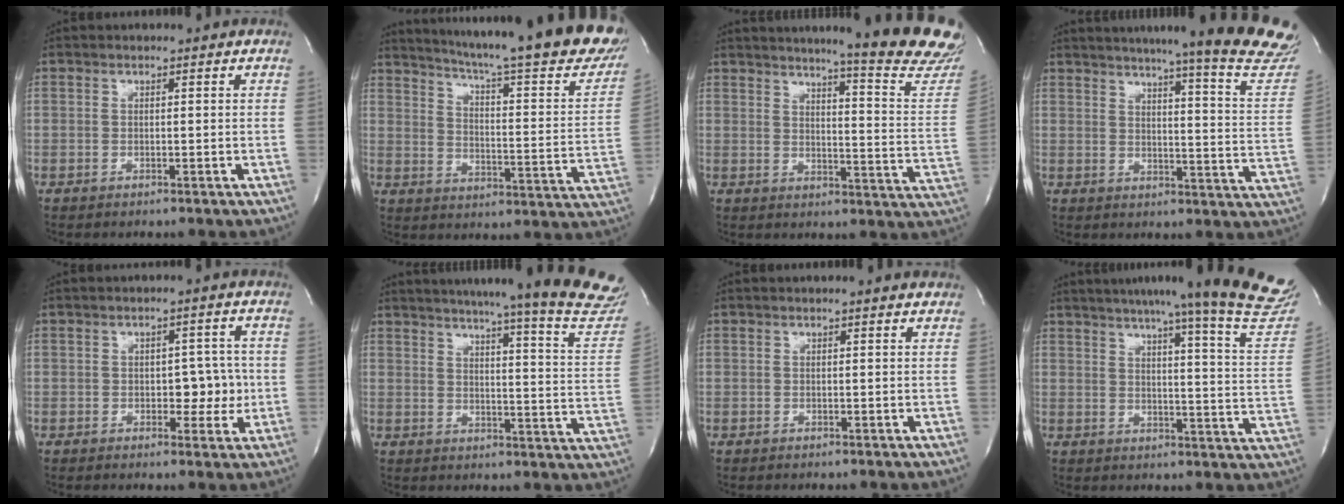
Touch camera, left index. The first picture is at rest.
{"total": 30.3, "force": [25.2, 3.0, 16.6], "torque": [-0.236, -0.077, 0.311]}
{"total": 21.5, "force": [19.2, 0.0, 9.7], "torque": [-0.128, -0.116, 0.215]}
{"total": 24.5, "force": [21.6, -0.6, 11.5], "torque": [-0.163, -0.100, 0.249]}
{"total": 4.5, "force": [-0.7, 2.7, 3.5], "torque": [-0.035, 0.008, -0.008]}
{"total": 27.5, "force": [24.3, -0.1, 12.9], "torque": [-0.186, -0.097, 0.284]}
{"total": 1.4, "force": [1.3, -0.1, 0.4], "torque": [-0.014, 0.001, 0.007]}
{"total": 24.4, "force": [21.5, -0.9, 11.5], "torque": [-0.159, -0.091, 0.249]}